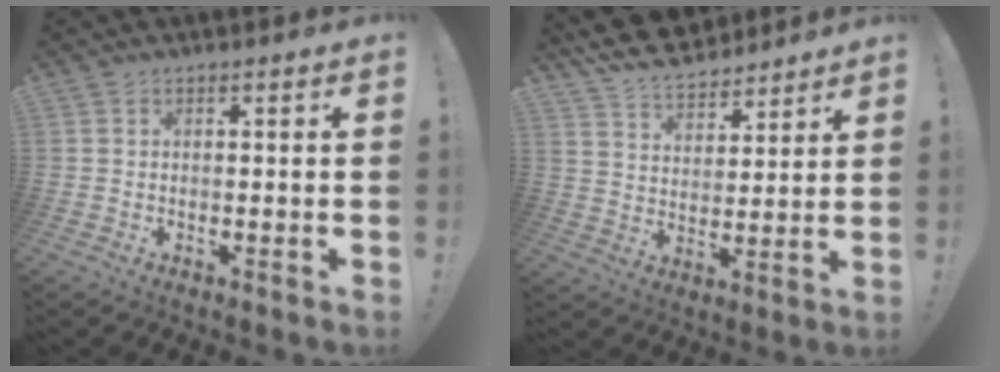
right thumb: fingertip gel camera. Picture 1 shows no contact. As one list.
[{"total": 10.1, "force": [8.8, 4.2, 2.5], "torque": [-0.054, -0.069, 0.170]}]